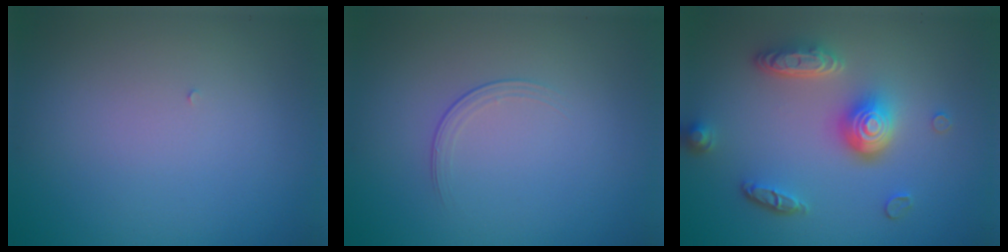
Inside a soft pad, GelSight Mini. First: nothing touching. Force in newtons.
{"total": 1.3, "press": 0.5, "slide": 1.2}
{"total": 4.8, "press": 3.7, "slide": 3.1}